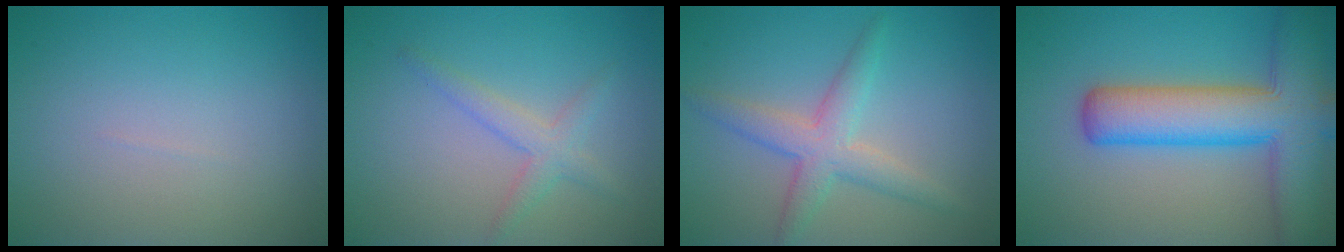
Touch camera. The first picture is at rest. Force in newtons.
{"total": 2.2, "press": 2.2, "slide": 0.1}
{"total": 3.7, "press": 3.7, "slide": 0.1}
{"total": 9.9, "press": 9.9, "slide": 0.4}